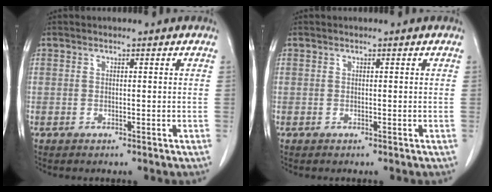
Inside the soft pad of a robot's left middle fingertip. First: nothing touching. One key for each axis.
{"total": 0.0}